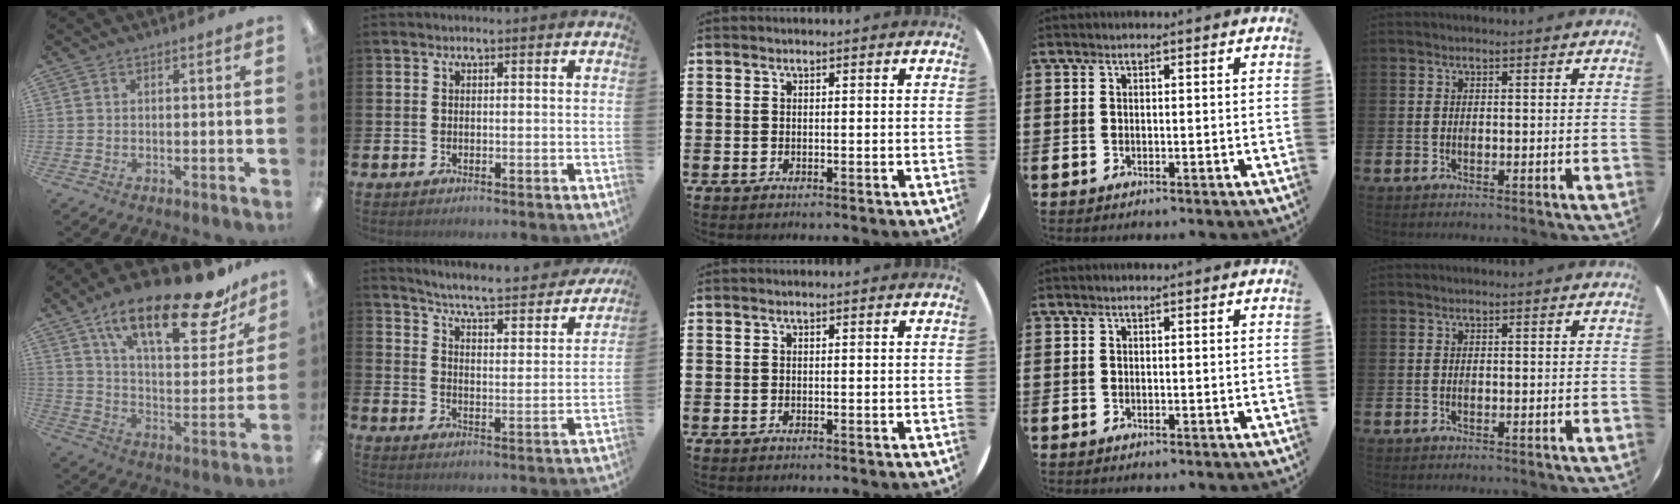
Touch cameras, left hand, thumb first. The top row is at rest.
{"thumb": {"total": 23.8, "force": [16.4, 7.9, 15.4], "torque": [-0.235, -0.096, 0.268]}, "index": {"total": 5.6, "force": [5.4, 0.1, 1.8], "torque": [-0.055, -0.053, 0.083]}}